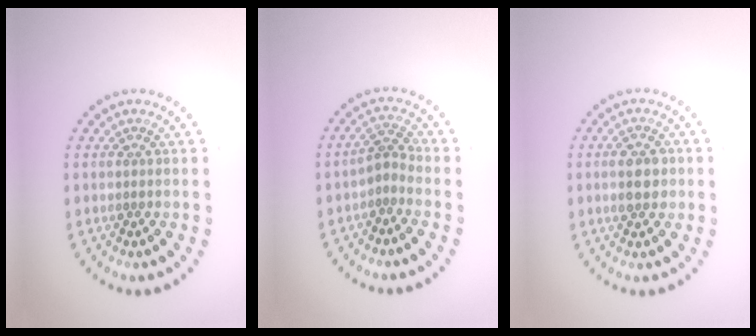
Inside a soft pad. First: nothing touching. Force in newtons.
{"total": 1.7, "press": 1.2, "slide": 1.3}
{"total": 2.9, "press": 2.9, "slide": 0.3}